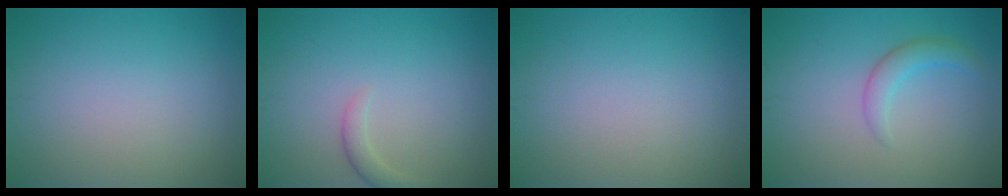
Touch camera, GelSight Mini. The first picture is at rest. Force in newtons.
{"total": 1.4, "press": 1.4, "slide": 0.1}
{"total": 0.0}
{"total": 2.0, "press": 2.0, "slide": 0.1}